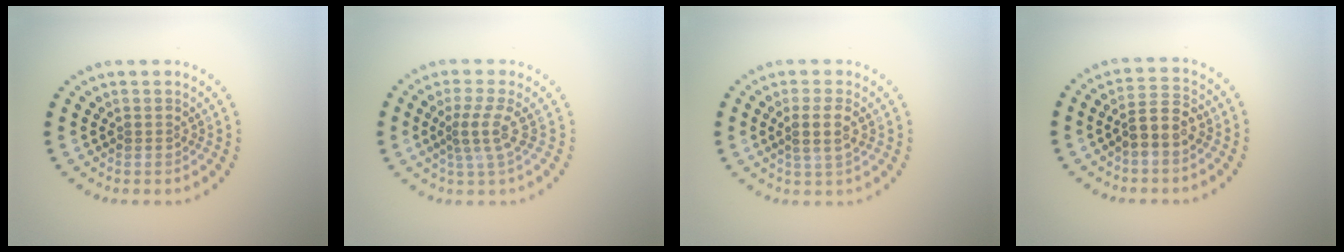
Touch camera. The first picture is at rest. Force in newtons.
{"total": 2.5, "press": 1.7, "slide": 1.9}
{"total": 2.4, "press": 2.2, "slide": 1.0}
{"total": 2.9, "press": 2.7, "slide": 1.0}